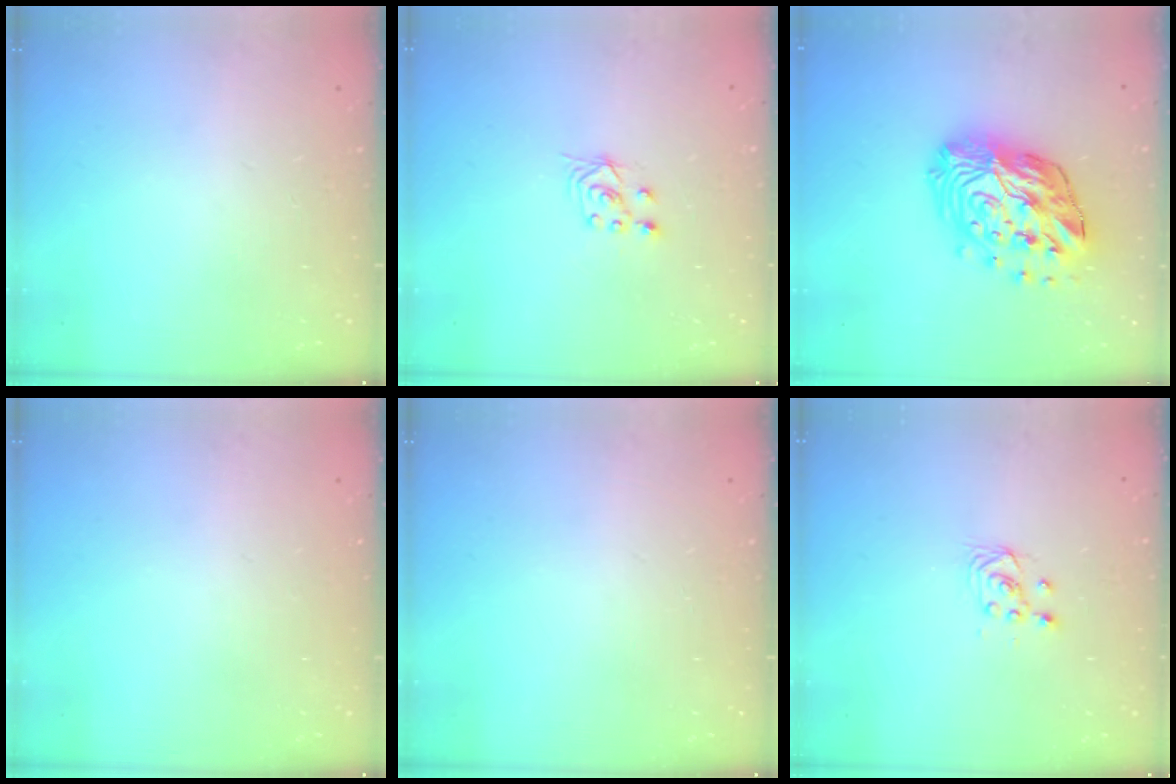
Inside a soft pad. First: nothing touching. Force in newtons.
{"total": 3.0, "press": 2.9, "slide": 1.0}
{"total": 18.7, "press": 18.7, "slide": 1.4}
{"total": 0.0}
{"total": 0.0}
{"total": 2.9, "press": 2.6, "slide": 1.3}